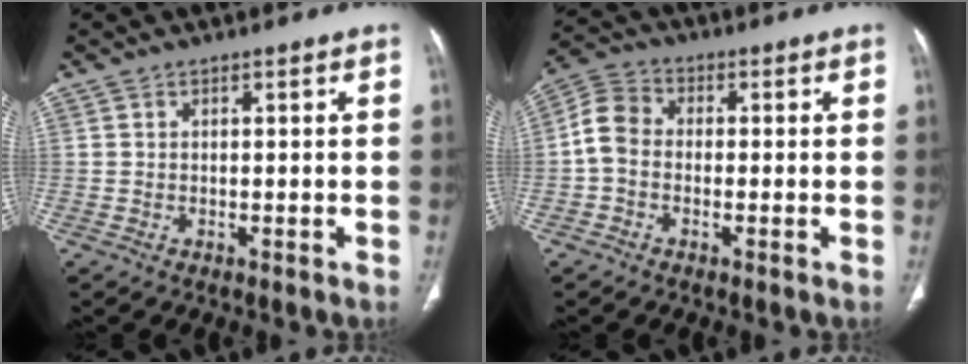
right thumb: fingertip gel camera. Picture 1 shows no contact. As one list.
[{"total": 6.3, "force": [-0.8, 4.8, 4.0], "torque": [-0.070, 0.021, -0.031]}]